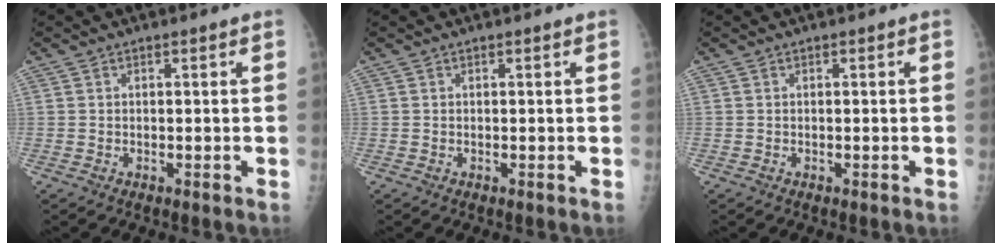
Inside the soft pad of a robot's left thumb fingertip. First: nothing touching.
{"total": 0.0}
{"total": 0.0}